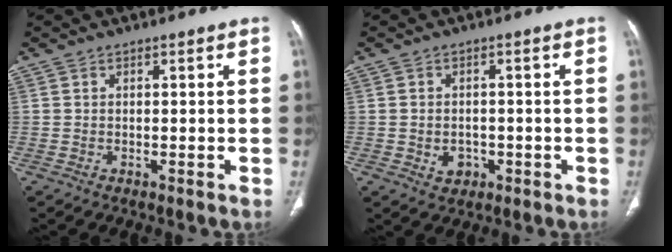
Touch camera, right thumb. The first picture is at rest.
{"total": 3.3, "force": [-1.0, 2.7, 1.6], "torque": [-0.014, 0.005, -0.005]}